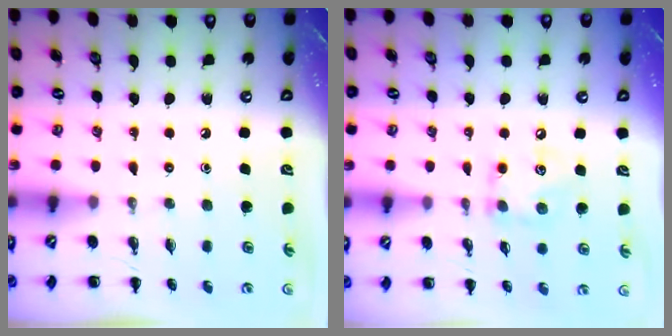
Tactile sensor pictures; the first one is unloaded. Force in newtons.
{"total": 8.7, "press": 8.6, "slide": 1.2}